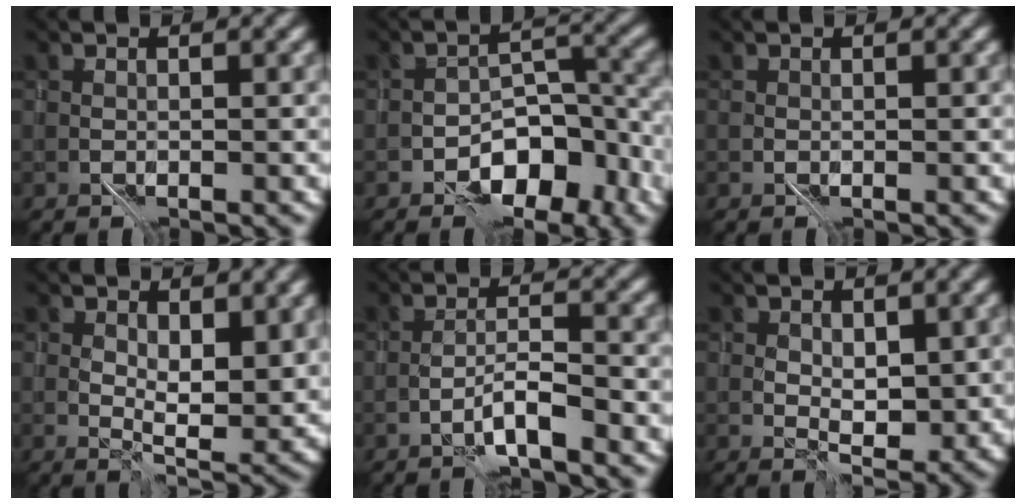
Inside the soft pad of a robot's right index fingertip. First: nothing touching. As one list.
[{"total": 7.0, "force": [-4.2, 3.7, 4.2], "torque": [-0.035, 0.019, -0.068]}, {"total": 0.0}, {"total": 4.9, "force": [2.6, 2.1, 3.6], "torque": [-0.054, -0.012, 0.048]}, {"total": 2.1, "force": [-1.6, -0.2, 1.4], "torque": [-0.023, 0.013, -0.035]}, {"total": 2.2, "force": [1.4, 1.0, 1.4], "torque": [-0.022, -0.007, 0.027]}]